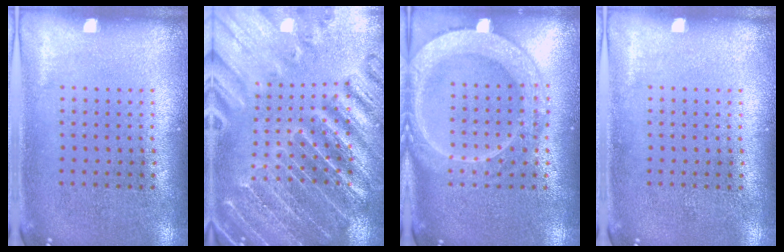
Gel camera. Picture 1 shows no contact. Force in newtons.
{"total": 3.9, "press": 3.7, "slide": 1.1}
{"total": 4.1, "press": 4.1, "slide": 0.5}
{"total": 0.0}